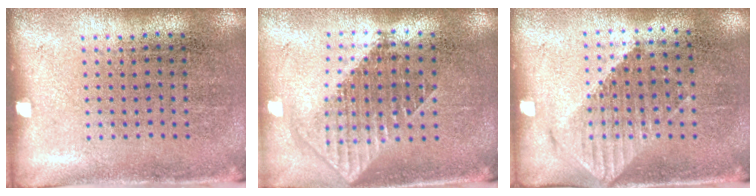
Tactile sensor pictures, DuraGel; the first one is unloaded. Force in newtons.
{"total": 1.8, "press": 1.5, "slide": 1.0}
{"total": 1.1, "press": 1.0, "slide": 0.4}